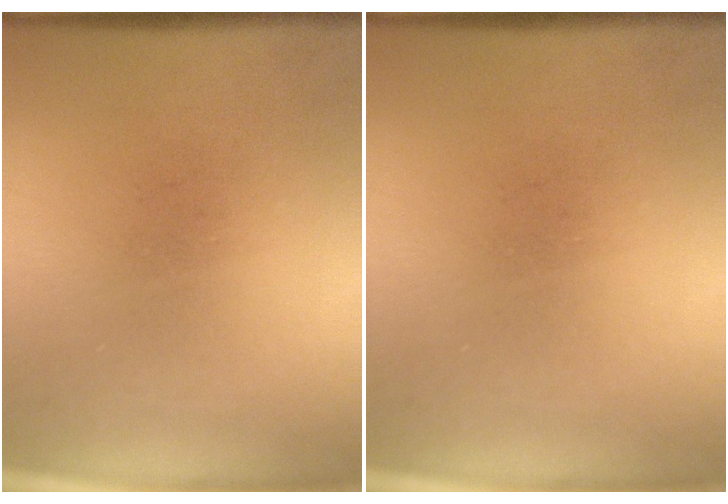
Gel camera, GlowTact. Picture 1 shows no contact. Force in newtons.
{"total": 0.0}